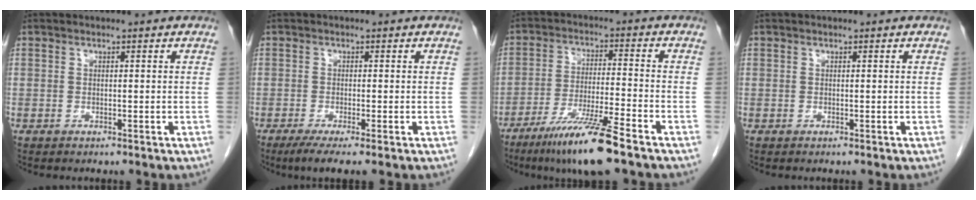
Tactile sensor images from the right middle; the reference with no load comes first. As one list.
[{"total": 4.5, "force": [-2.9, 0.3, 3.4], "torque": [-0.058, -0.014, -0.050]}, {"total": 10.8, "force": [-7.5, -0.4, 7.7], "torque": [-0.148, -0.034, -0.137]}, {"total": 0.0}]